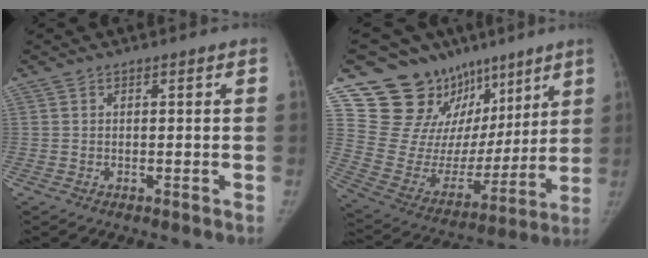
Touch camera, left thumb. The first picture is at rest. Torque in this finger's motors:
{"motor_torque": [0.66, 0.67, 1.05, -1.07, 0.03]}